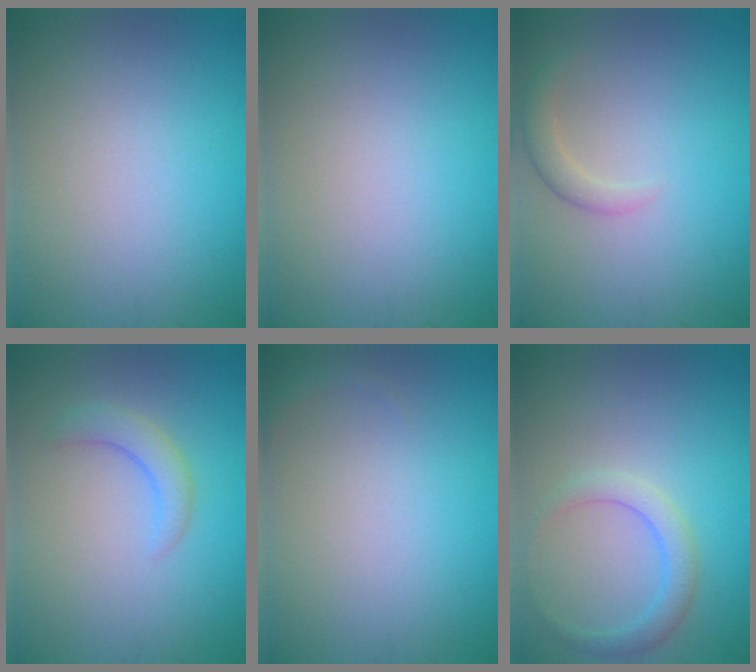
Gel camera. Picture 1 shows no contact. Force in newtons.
{"total": 0.0}
{"total": 1.8, "press": 1.8, "slide": 0.2}
{"total": 2.3, "press": 2.3, "slide": 0.4}
{"total": 0.6, "press": 0.6, "slide": 0.1}
{"total": 2.4, "press": 2.4, "slide": 0.1}